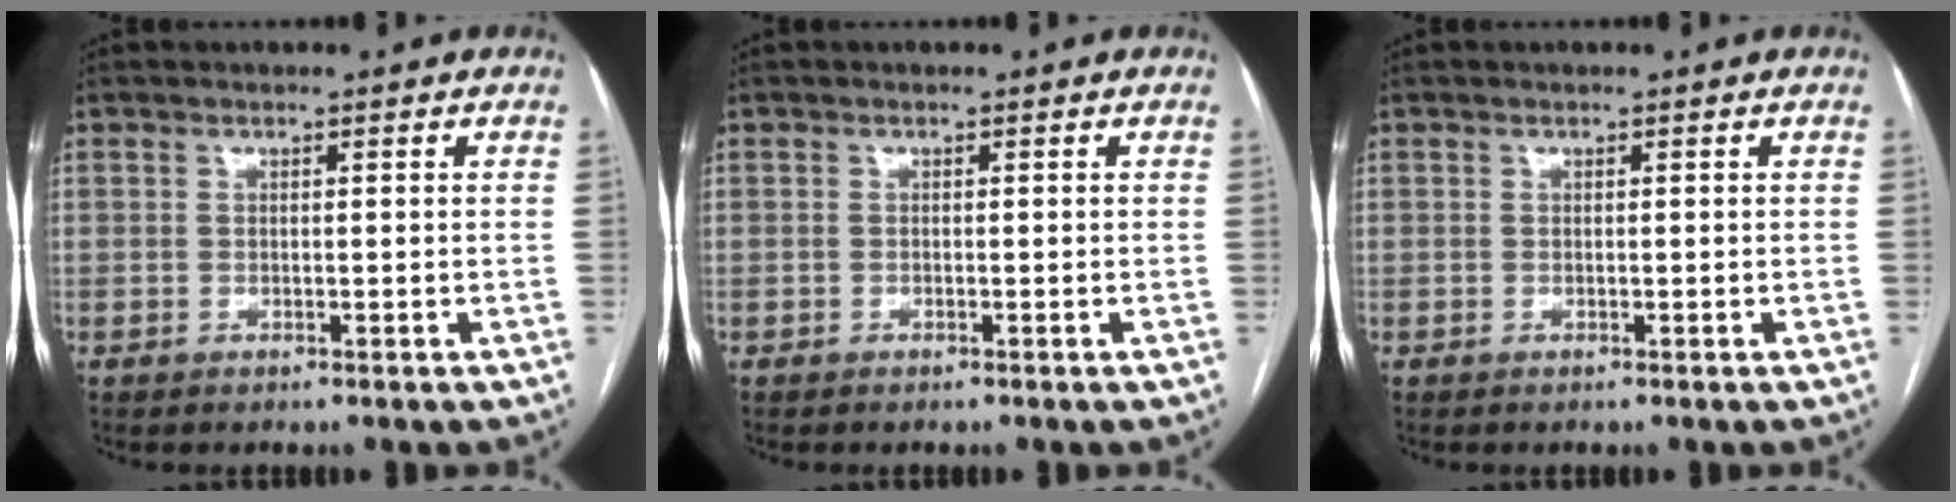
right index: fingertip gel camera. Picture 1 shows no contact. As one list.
[{"total": 0.0}, {"total": 0.0}]